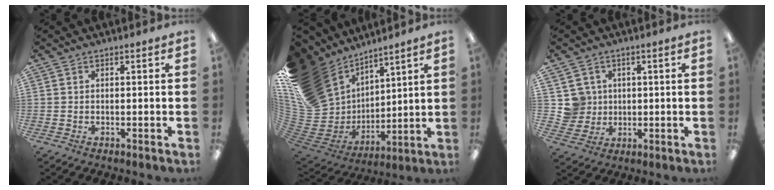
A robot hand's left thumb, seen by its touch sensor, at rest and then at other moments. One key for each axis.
{"total": 22.2, "fx": 10.4, "fy": 16.4, "fz": 10.8, "tx": -0.238, "ty": -0.074, "tz": 0.220}
{"total": 5.8, "fx": 1.7, "fy": 5.5, "fz": 0.2, "tx": -0.013, "ty": 0.005, "tz": 0.036}